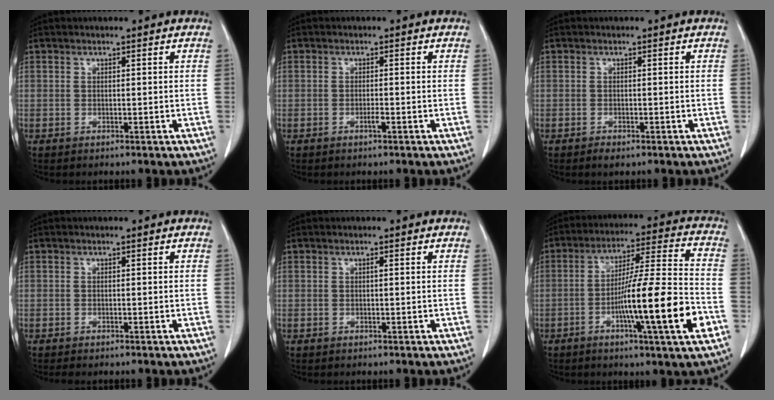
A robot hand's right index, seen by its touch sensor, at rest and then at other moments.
{"total": 0.8, "force": [-0.5, 0.0, 0.7], "torque": [-0.015, 0.002, -0.006]}
{"total": 1.0, "force": [-0.7, 0.3, 0.6], "torque": [-0.013, -0.003, -0.006]}
{"total": 0.9, "force": [-0.8, 0.1, 0.4], "torque": [-0.012, -0.005, -0.009]}
{"total": 0.0}
{"total": 16.6, "force": [-5.4, -0.3, 15.7], "torque": [-0.262, -0.005, -0.089]}